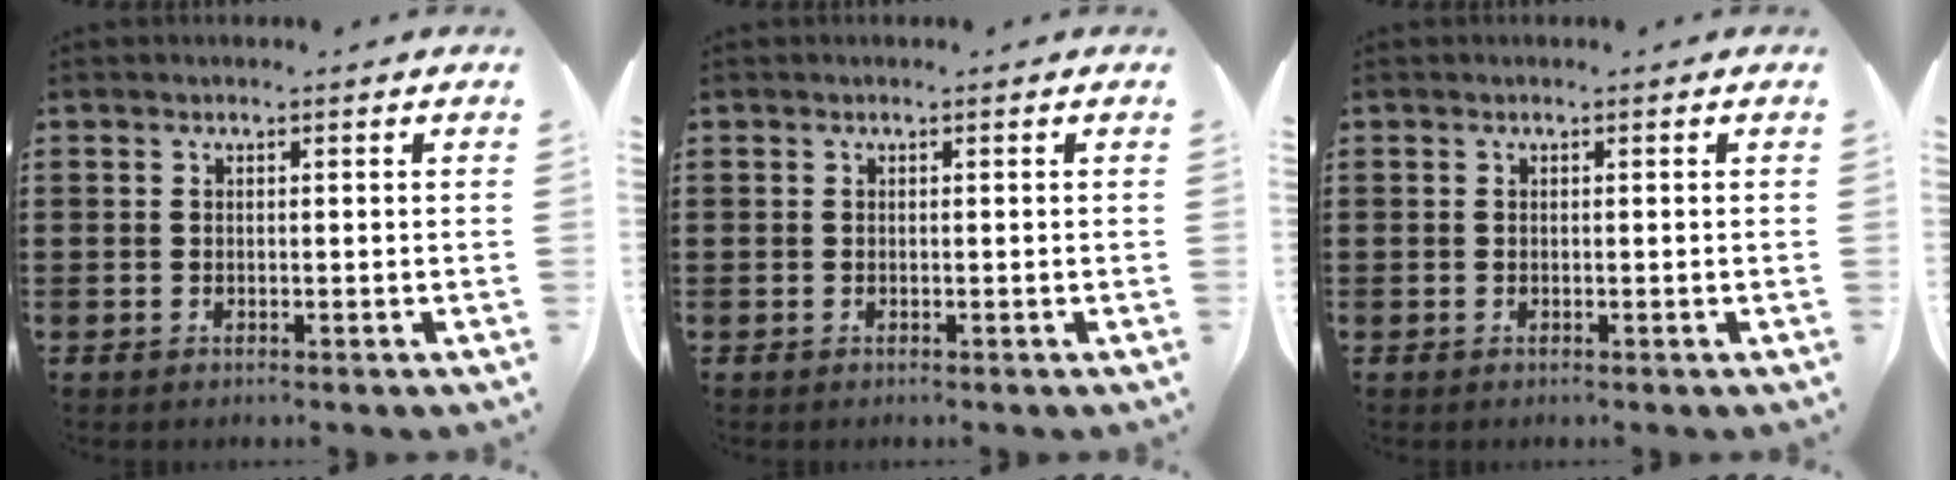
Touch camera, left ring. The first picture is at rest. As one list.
[{"total": 0.0}, {"total": 0.0}]